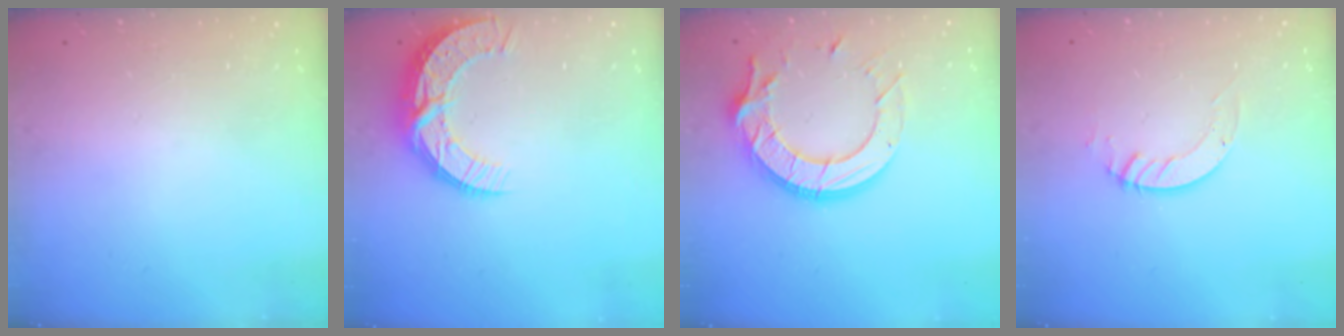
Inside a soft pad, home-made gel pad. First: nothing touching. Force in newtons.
{"total": 10.2, "press": 10.2, "slide": 0.8}
{"total": 16.0, "press": 15.9, "slide": 1.4}
{"total": 3.6, "press": 3.6, "slide": 0.1}